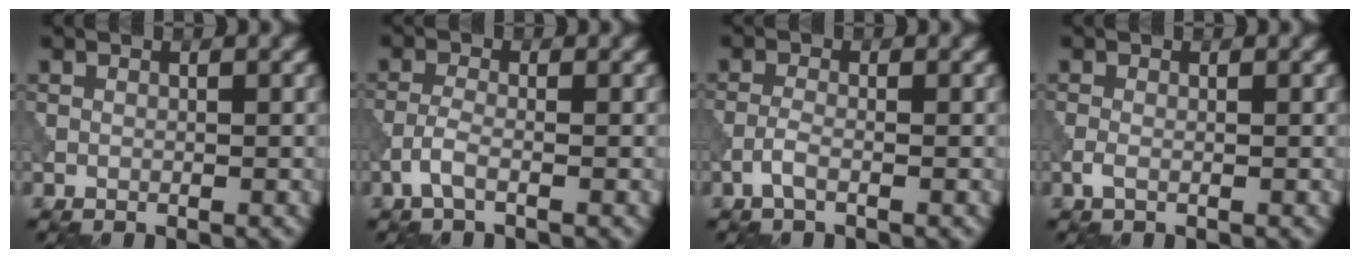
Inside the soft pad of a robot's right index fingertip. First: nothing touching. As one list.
[{"total": 1.8, "force": [-1.0, 0.5, 1.5], "torque": [-0.035, 0.004, -0.026]}, {"total": 1.5, "force": [-0.8, 0.5, 1.2], "torque": [-0.029, 0.005, -0.021]}, {"total": 1.0, "force": [-0.4, 0.3, 0.8], "torque": [-0.022, 0.001, -0.011]}]